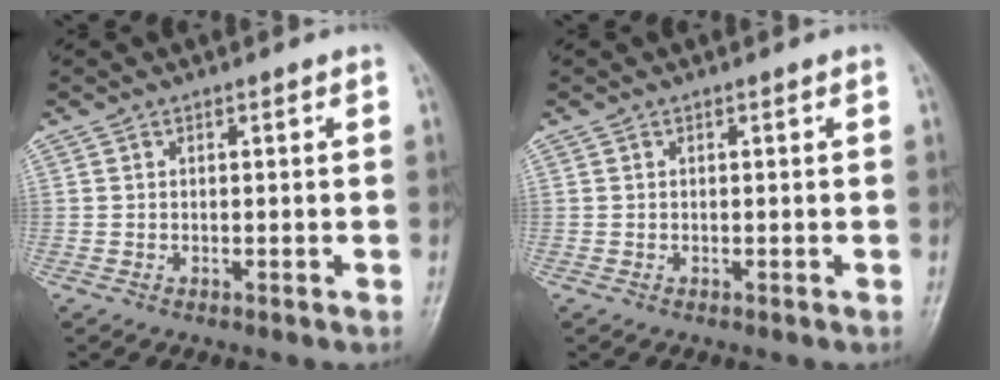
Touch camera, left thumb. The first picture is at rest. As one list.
[{"total": 0.0}]